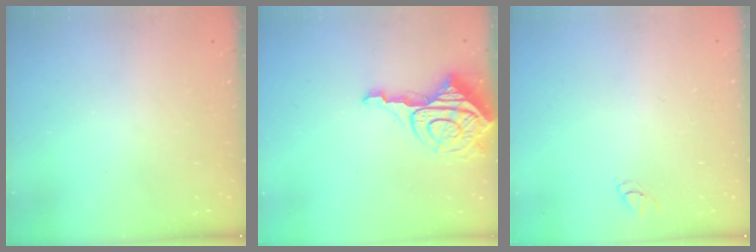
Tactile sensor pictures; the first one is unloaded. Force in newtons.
{"total": 11.8, "press": 11.7, "slide": 1.2}
{"total": 3.0, "press": 3.0, "slide": 0.3}